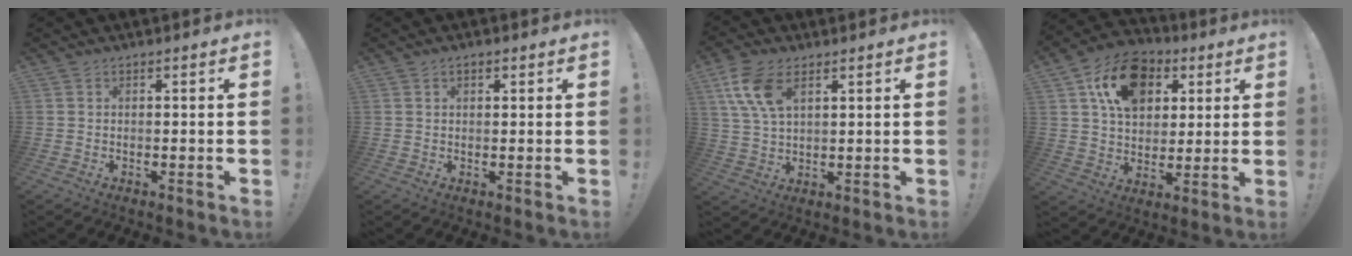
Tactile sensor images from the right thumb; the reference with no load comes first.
{"total": 1.3, "force": [0.8, 0.7, 0.7], "torque": [-0.010, 0.000, 0.014]}
{"total": 10.9, "force": [5.1, 5.9, 7.5], "torque": [-0.146, -0.012, 0.096]}
{"total": 17.3, "force": [6.5, 12.5, 10.1], "torque": [-0.144, -0.020, 0.122]}